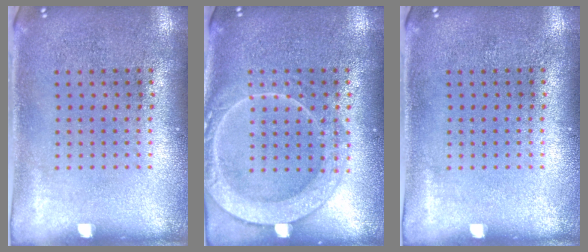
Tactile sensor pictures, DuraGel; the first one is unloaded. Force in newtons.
{"total": 3.4, "press": 3.3, "slide": 0.5}
{"total": 0.0}